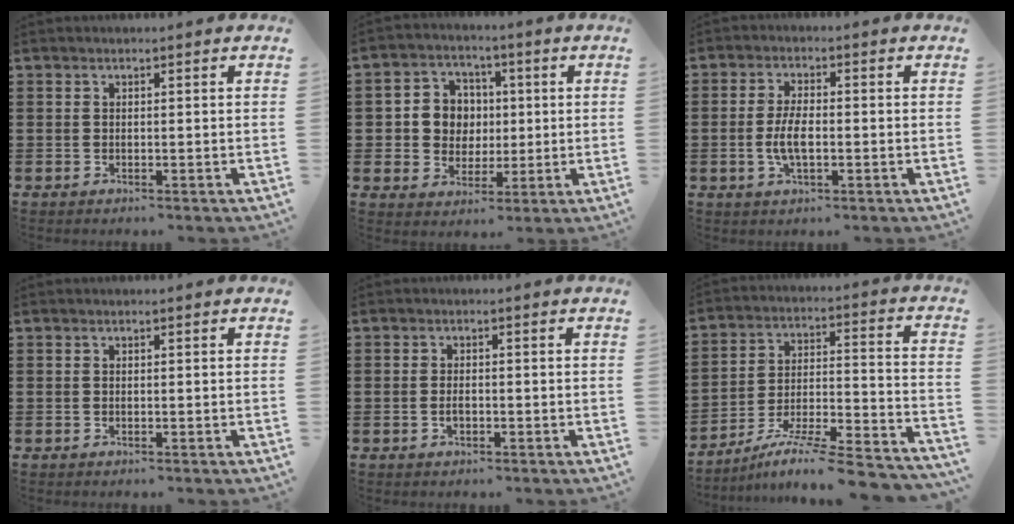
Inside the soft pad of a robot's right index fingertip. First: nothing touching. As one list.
[{"total": 6.3, "force": [0.2, 6.1, 1.8], "torque": [-0.052, 0.016, 0.002]}, {"total": 4.8, "force": [-0.8, 1.8, 4.3], "torque": [-0.098, -0.002, -0.022]}, {"total": 0.0}, {"total": 1.5, "force": [-0.4, 0.7, 1.2], "torque": [-0.024, 0.001, -0.007]}, {"total": 9.1, "force": [-7.6, 0.1, 5.0], "torque": [-0.081, -0.002, -0.153]}]